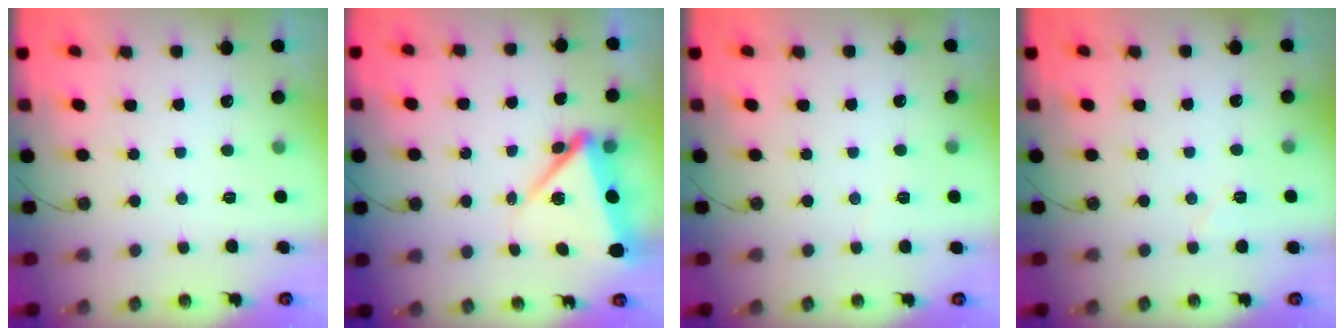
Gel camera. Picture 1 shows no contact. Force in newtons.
{"total": 9.3, "press": 9.1, "slide": 1.7}
{"total": 2.9, "press": 1.5, "slide": 2.5}
{"total": 4.2, "press": 3.9, "slide": 1.7}